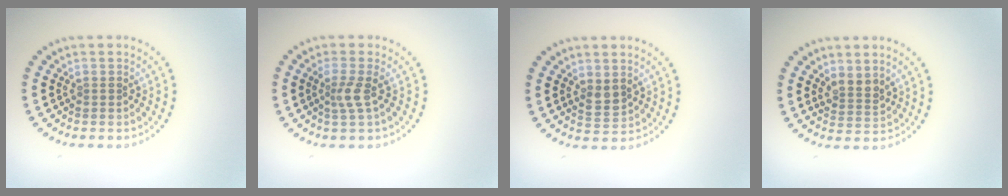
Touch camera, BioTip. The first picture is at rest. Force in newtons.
{"total": 1.9, "press": 1.4, "slide": 1.3}
{"total": 1.7, "press": 1.6, "slide": 0.6}
{"total": 2.1, "press": 1.7, "slide": 1.2}